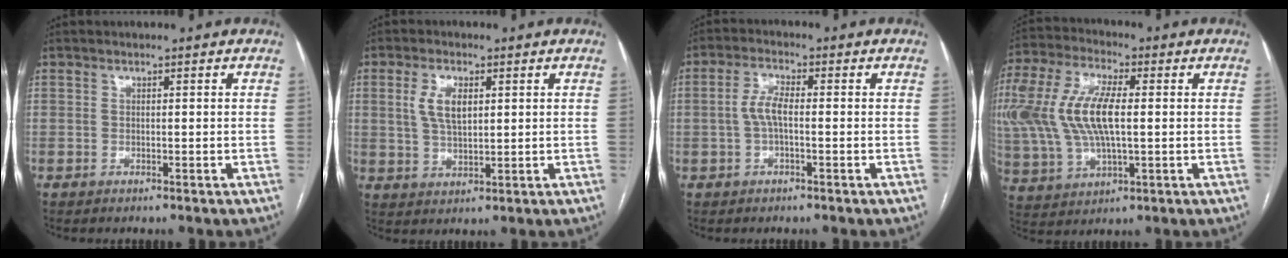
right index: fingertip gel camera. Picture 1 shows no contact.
{"total": 5.4, "force": [1.6, 2.3, 4.6], "torque": [-0.100, 0.004, 0.035]}
{"total": 3.9, "force": [-0.4, 1.2, 3.7], "torque": [-0.082, 0.008, -0.007]}
{"total": 19.0, "force": [1.7, 8.0, 17.1], "torque": [-0.400, 0.012, 0.033]}